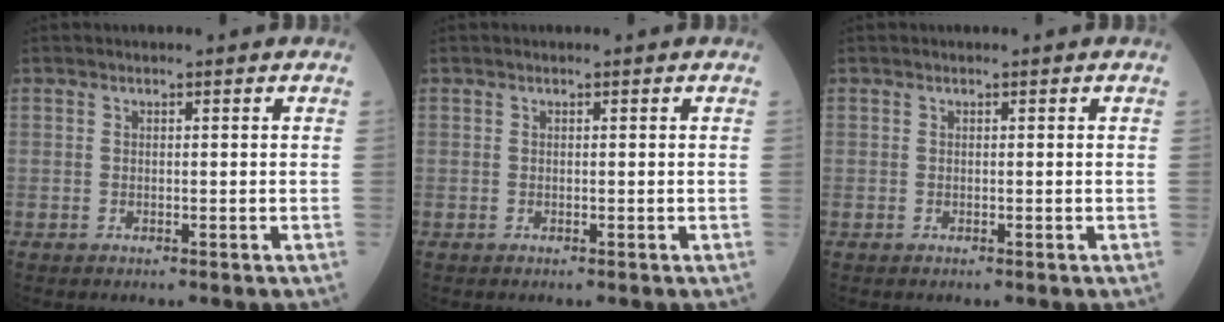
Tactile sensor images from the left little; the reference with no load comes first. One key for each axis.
{"total": 0.0}
{"total": 0.0}